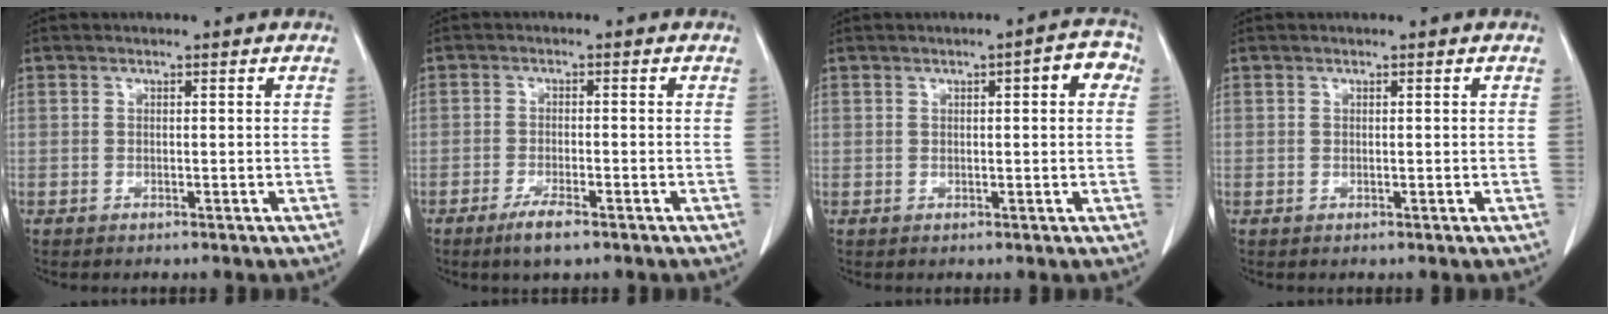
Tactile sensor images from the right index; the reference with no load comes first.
{"total": 3.9, "force": [-2.7, 0.6, 2.8], "torque": [-0.058, -0.006, -0.047]}
{"total": 4.0, "force": [1.1, 1.0, 3.8], "torque": [-0.045, 0.014, 0.008]}
{"total": 0.0}